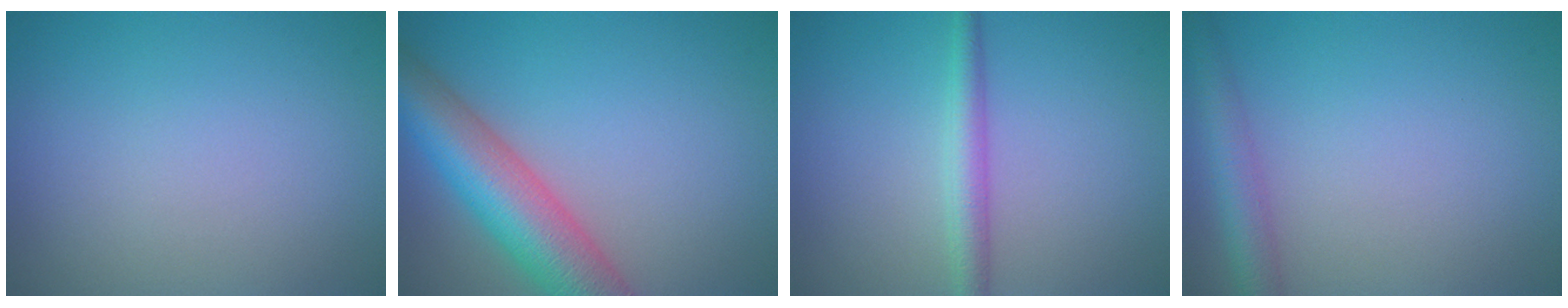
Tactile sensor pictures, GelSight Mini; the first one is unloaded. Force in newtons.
{"total": 8.2, "press": 8.2, "slide": 0.4}
{"total": 2.5, "press": 2.5, "slide": 0.0}
{"total": 2.9, "press": 2.9, "slide": 0.1}